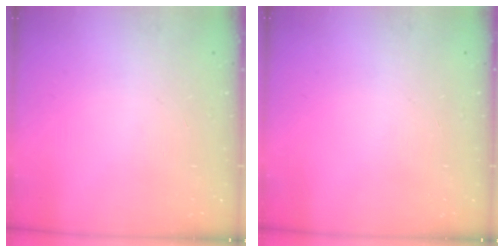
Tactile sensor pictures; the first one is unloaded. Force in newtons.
{"total": 0.0}